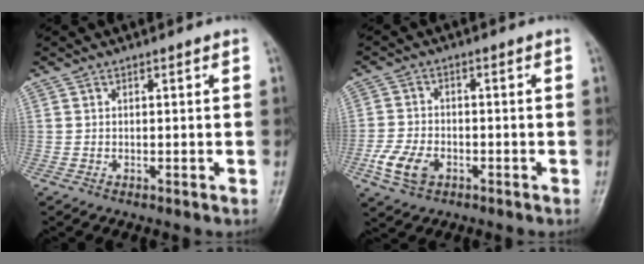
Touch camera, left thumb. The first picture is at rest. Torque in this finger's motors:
{"motor_torque": [-0.76, 0.69, 0.71, 0.56, 0.05]}